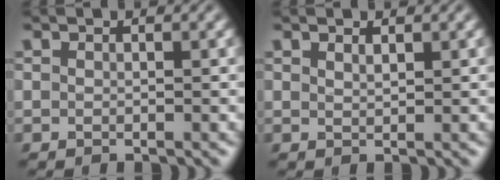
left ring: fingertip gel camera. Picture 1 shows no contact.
{"total": 0.8, "force": [0.7, 0.1, 0.3], "torque": [-0.006, -0.001, 0.013]}